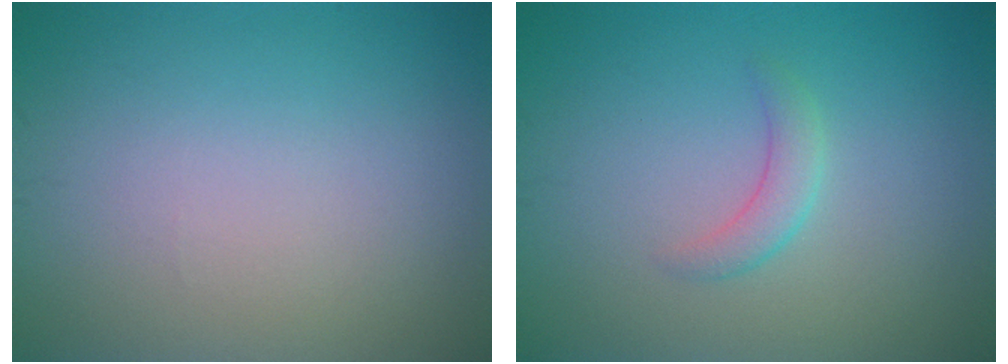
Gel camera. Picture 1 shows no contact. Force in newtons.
{"total": 1.7, "press": 1.7, "slide": 0.1}